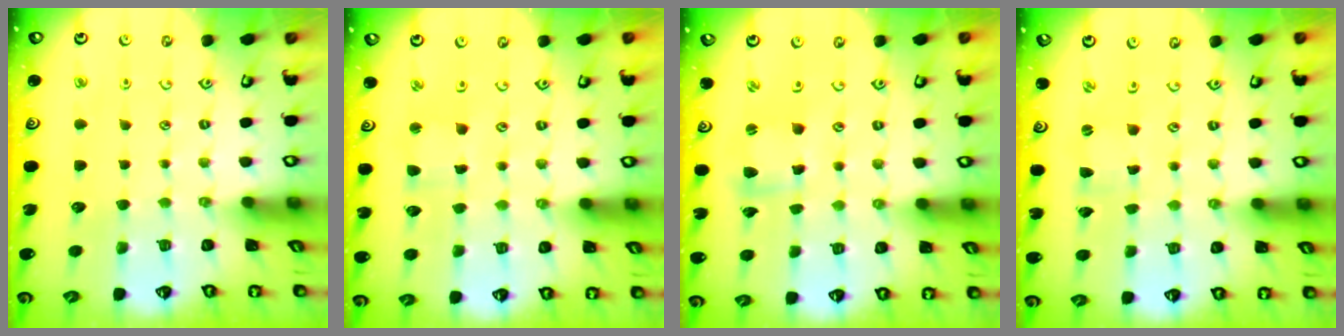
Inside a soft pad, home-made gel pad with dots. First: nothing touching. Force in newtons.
{"total": 3.0, "press": 2.9, "slide": 0.6}
{"total": 3.7, "press": 3.7, "slide": 0.3}
{"total": 0.7, "press": 0.7, "slide": 0.2}